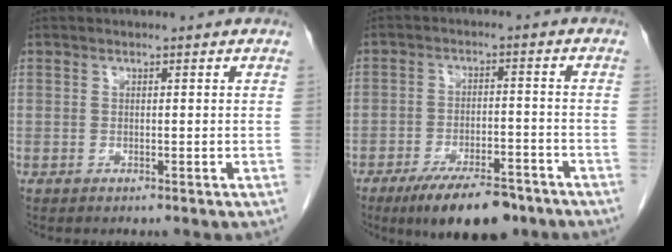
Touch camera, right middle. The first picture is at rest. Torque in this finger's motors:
{"motor_torque": [1.18, -0.94, 0.12, 0.05]}